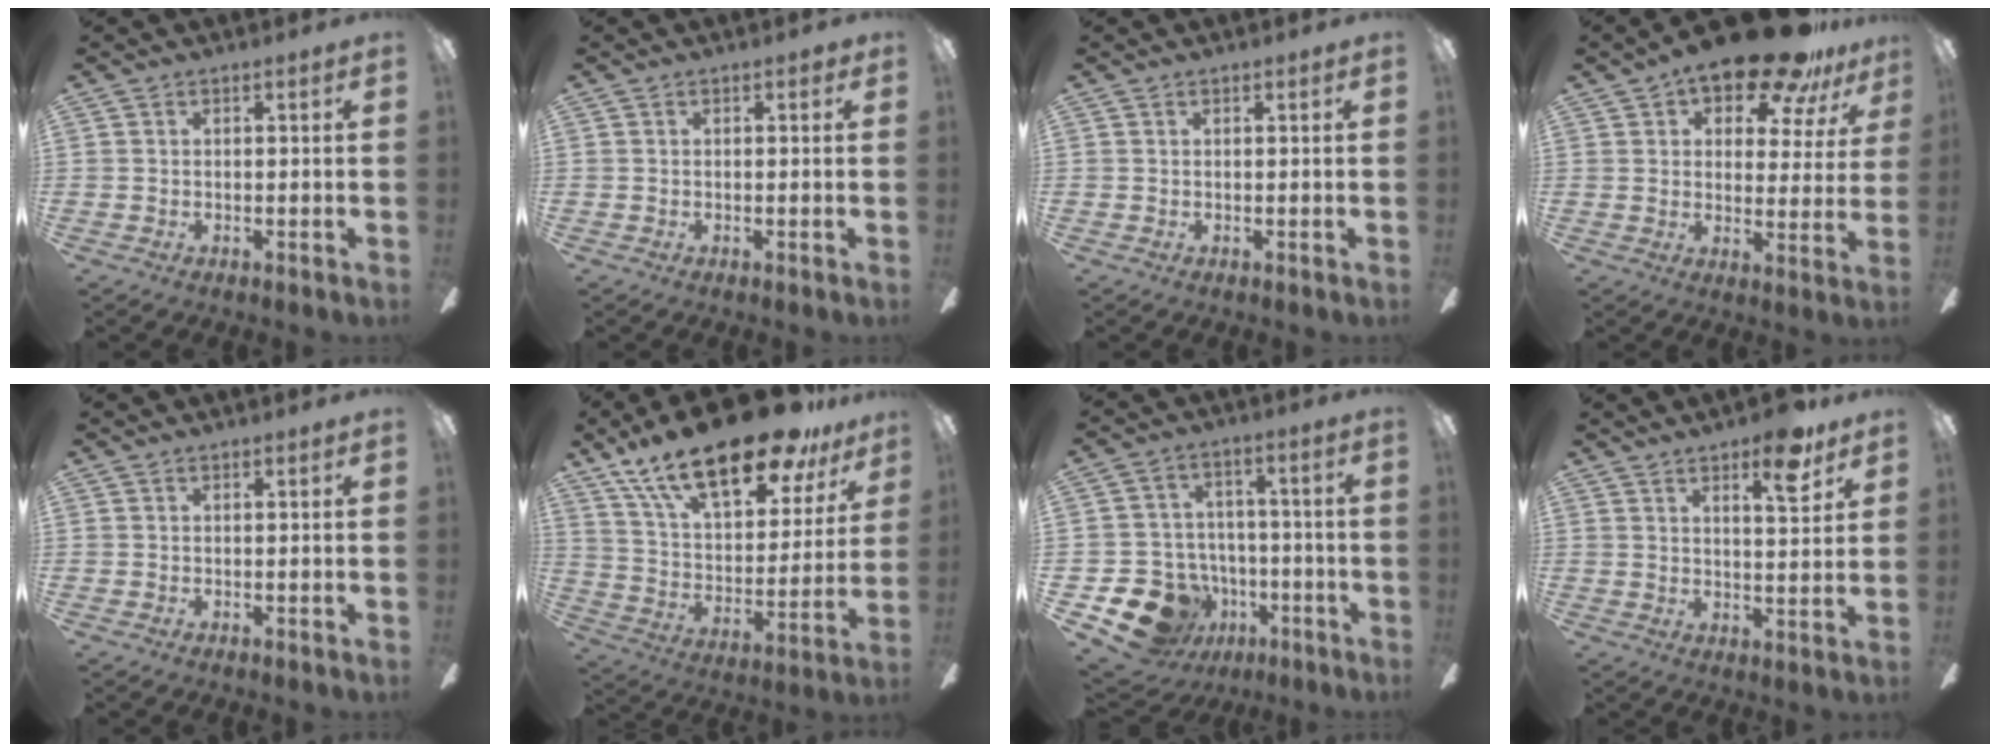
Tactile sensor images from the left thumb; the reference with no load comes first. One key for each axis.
{"total": 0.6, "fx": 0.1, "fy": 0.5, "fz": 0.3, "tx": -0.007, "ty": 0.005, "tz": 0.000}
{"total": 0.0}
{"total": 15.3, "fx": 12.3, "fy": 4.8, "fz": 7.8, "tx": -0.121, "ty": -0.081, "tz": 0.211}
{"total": 0.0}
{"total": 24.8, "fx": 16.9, "fy": 9.1, "fz": 15.7, "tx": -0.258, "ty": -0.104, "tz": 0.285}
{"total": 14.2, "fx": -7.6, "fy": 10.6, "fz": 5.7, "tx": -0.120, "ty": 0.056, "tz": -0.121}
{"total": 8.8, "fx": 6.0, "fy": 2.6, "fz": 5.9, "tx": -0.072, "ty": -0.031, "tz": 0.094}